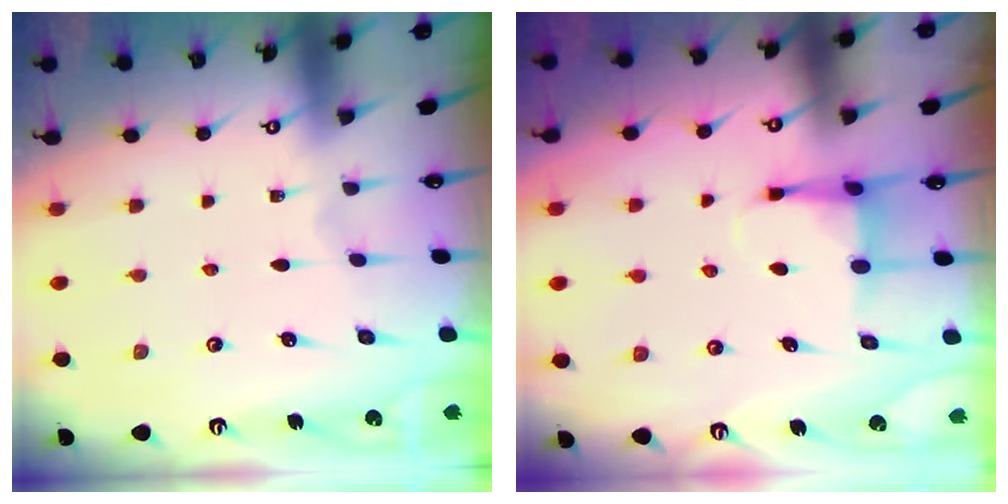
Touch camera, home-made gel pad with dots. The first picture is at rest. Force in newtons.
{"total": 4.4, "press": 4.3, "slide": 0.4}